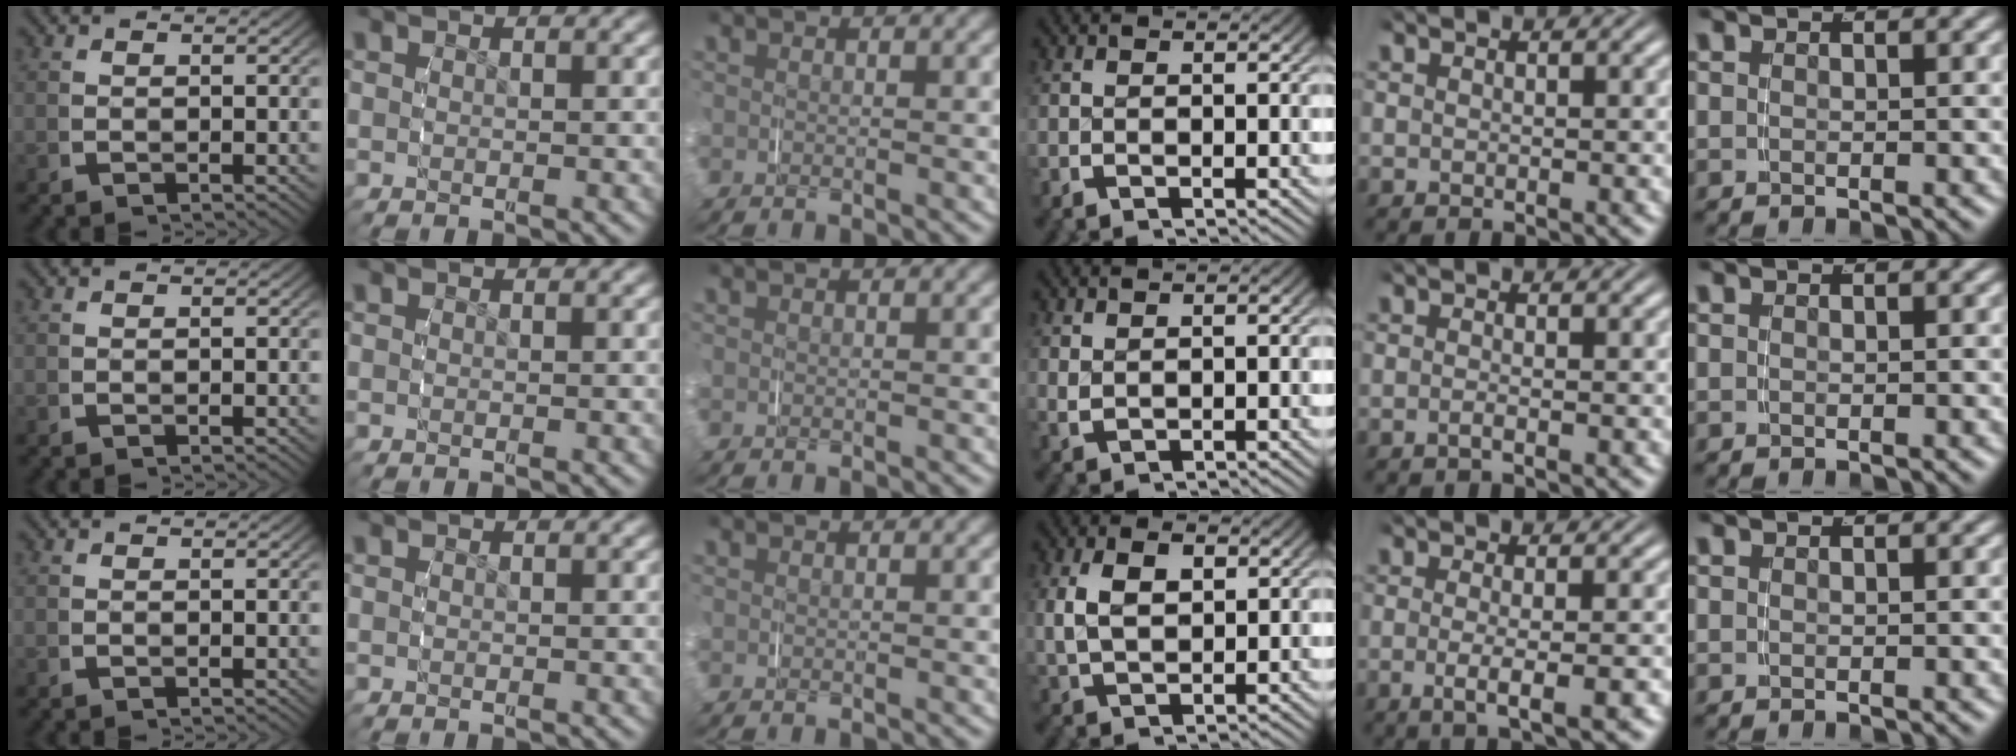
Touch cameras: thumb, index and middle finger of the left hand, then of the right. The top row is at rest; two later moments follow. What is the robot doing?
{"motion": "grasp_and_lifting", "object": "pen bag"}